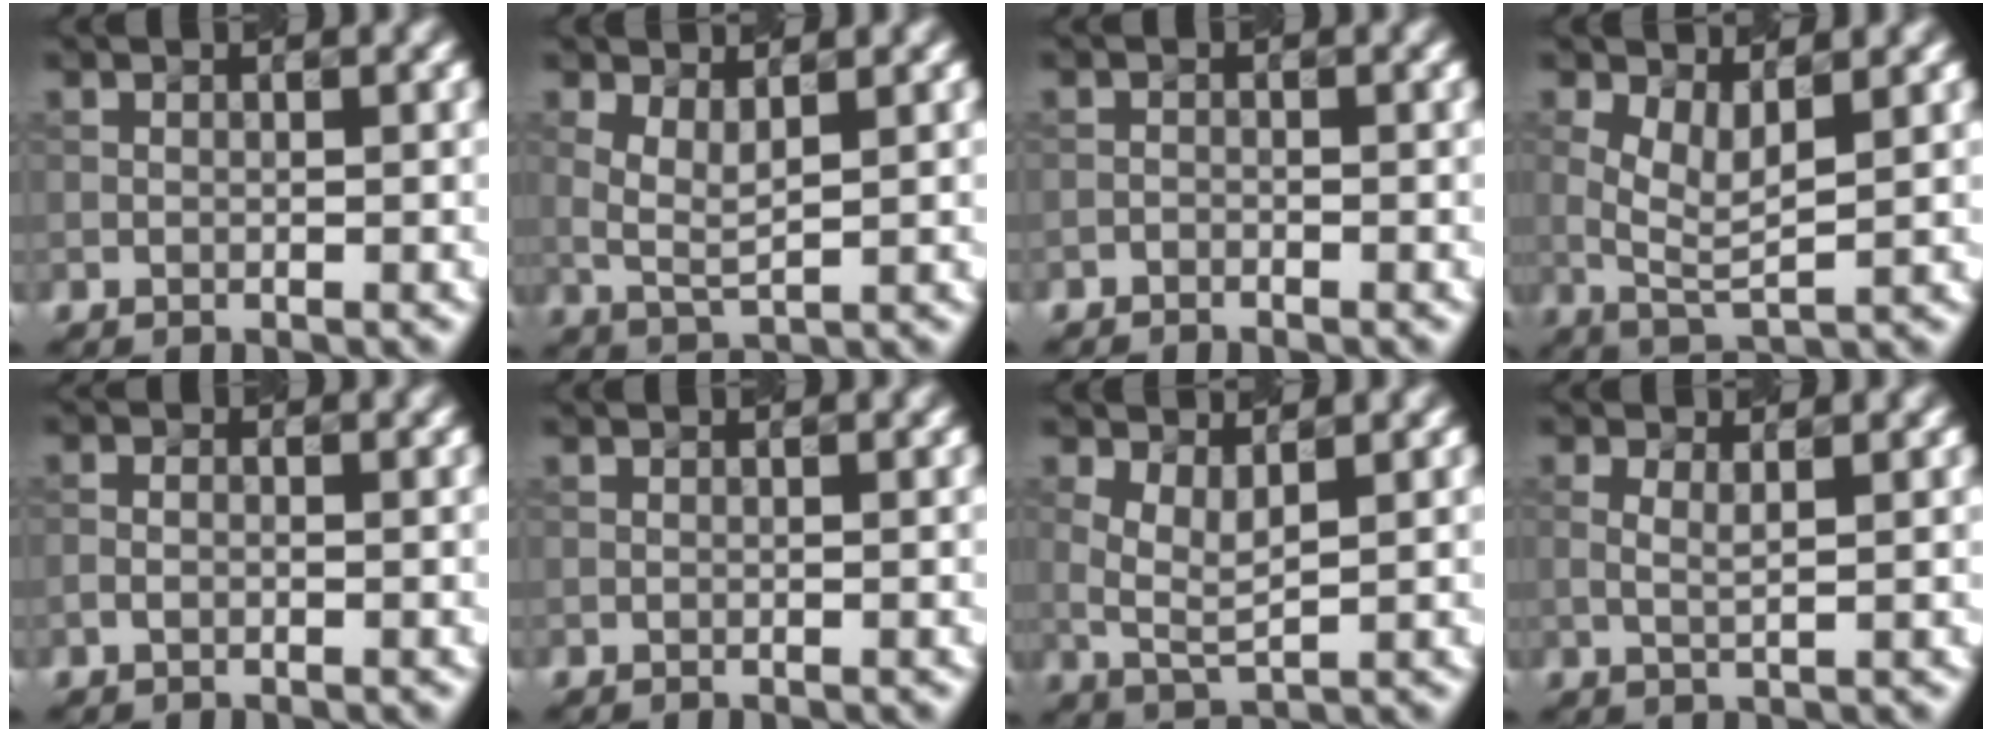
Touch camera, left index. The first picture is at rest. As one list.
[{"total": 2.5, "force": [1.0, 0.8, 2.2], "torque": [-0.049, -0.006, 0.022]}, {"total": 0.7, "force": [-0.7, 0.2, 0.0], "torque": [0.002, -0.001, -0.015]}, {"total": 3.8, "force": [1.0, 1.3, 3.4], "torque": [-0.072, -0.004, 0.021]}, {"total": 1.0, "force": [-0.5, 0.6, 0.7], "torque": [-0.015, 0.000, -0.012]}, {"total": 0.0}, {"total": 2.9, "force": [1.0, 1.0, 2.6], "torque": [-0.058, -0.006, 0.021]}, {"total": 1.6, "force": [0.5, 0.4, 1.4], "torque": [-0.026, 0.000, 0.006]}]